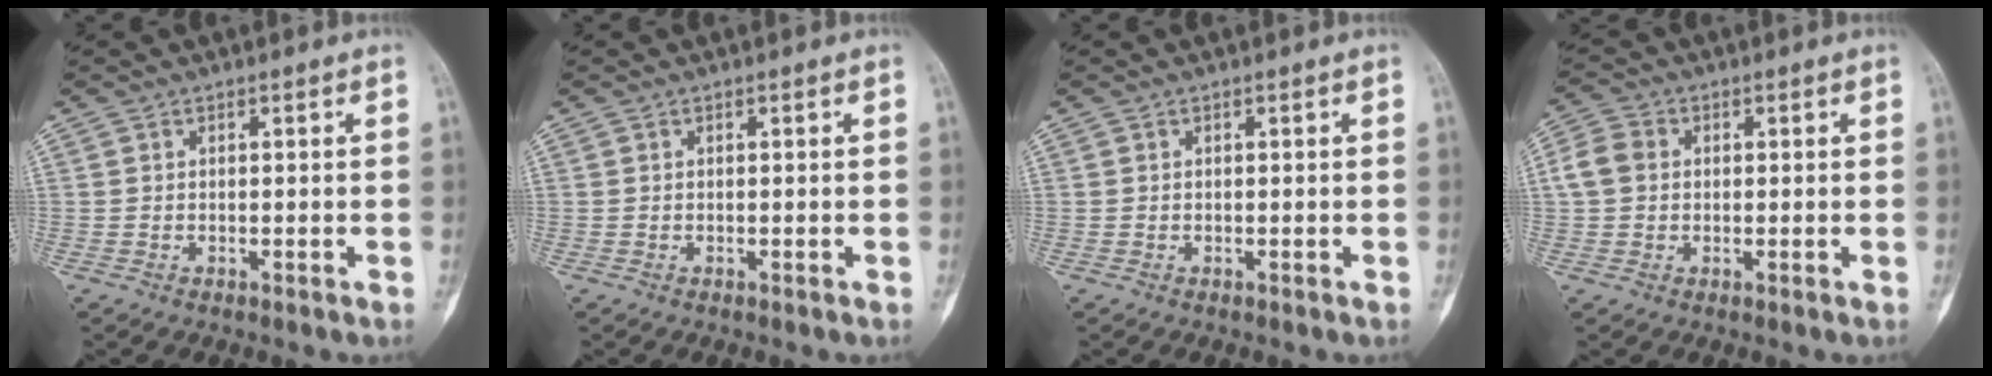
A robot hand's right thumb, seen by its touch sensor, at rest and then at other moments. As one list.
[{"total": 0.0}, {"total": 0.0}, {"total": 5.0, "force": [0.5, 4.2, 2.8], "torque": [-0.056, 0.013, 0.003]}]